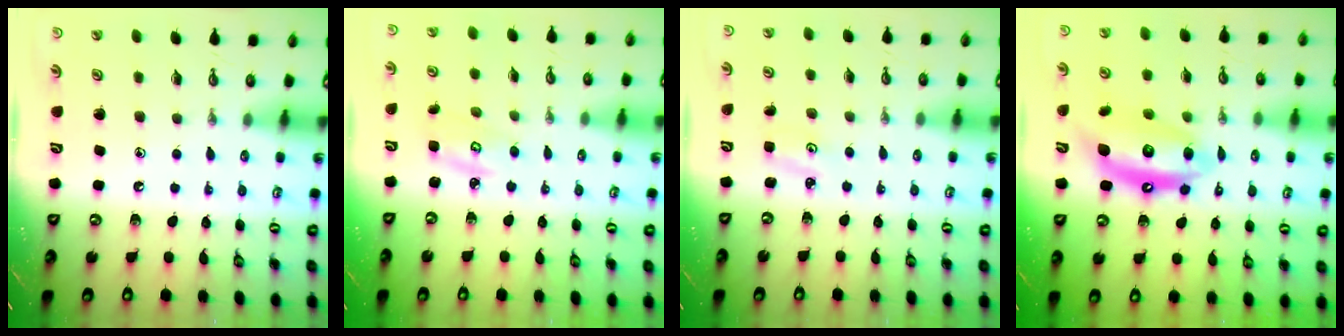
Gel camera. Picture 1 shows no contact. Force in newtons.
{"total": 2.8, "press": 2.8, "slide": 0.2}
{"total": 2.0, "press": 2.0, "slide": 0.3}
{"total": 13.4, "press": 13.3, "slide": 1.5}